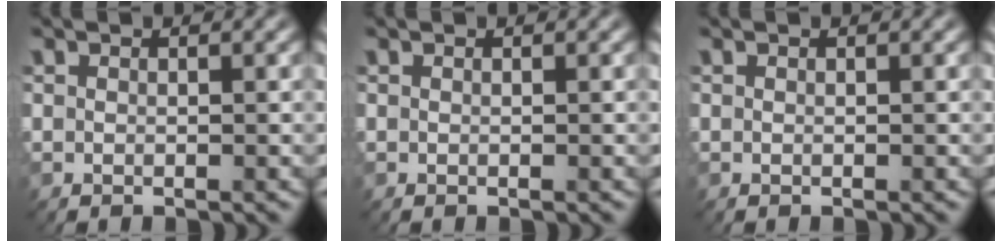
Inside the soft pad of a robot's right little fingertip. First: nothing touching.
{"total": 0.0}
{"total": 0.0}